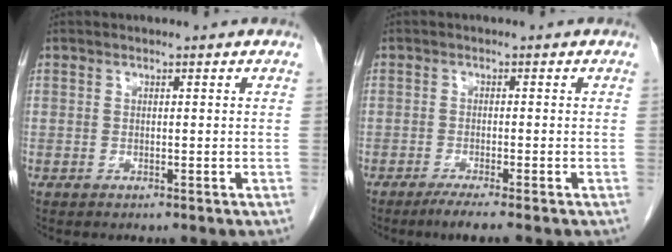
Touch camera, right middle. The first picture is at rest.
{"total": 3.4, "force": [-2.6, -0.4, 2.2], "torque": [-0.039, -0.008, -0.046]}